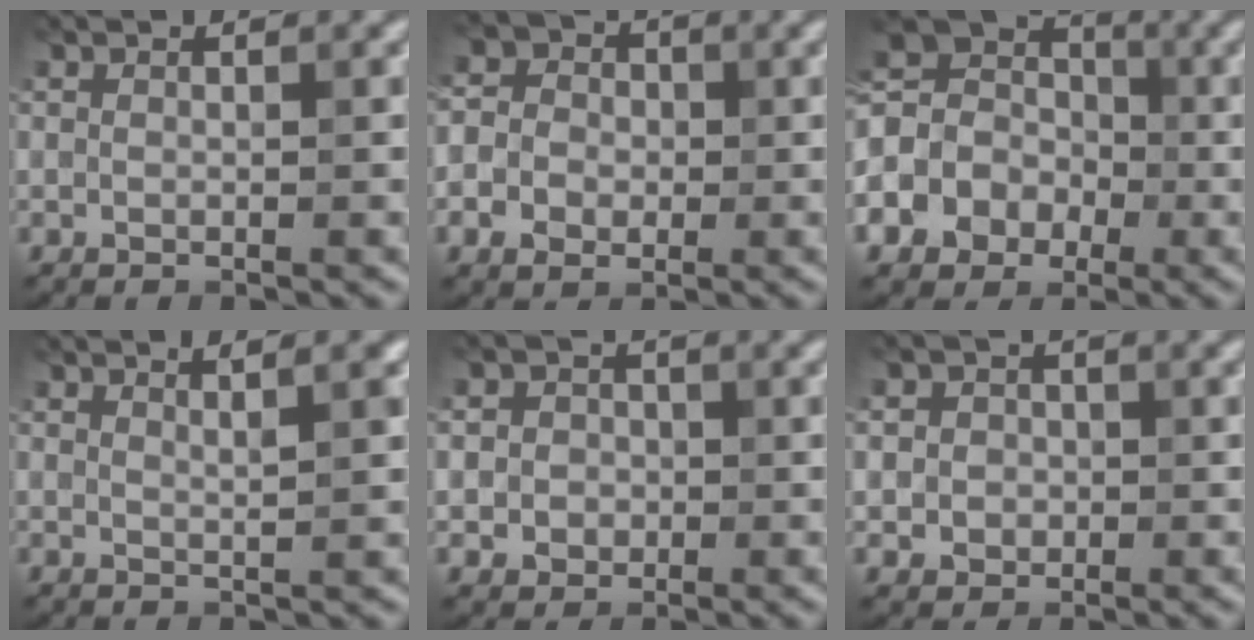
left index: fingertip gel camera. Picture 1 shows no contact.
{"total": 5.2, "force": [-0.3, 4.6, 2.3], "torque": [-0.028, 0.016, -0.028]}
{"total": 8.1, "force": [-1.7, 7.0, 3.7], "torque": [-0.068, 0.003, -0.057]}
{"total": 2.0, "force": [1.1, 0.5, 1.6], "torque": [-0.013, 0.003, 0.010]}
{"total": 2.9, "force": [0.0, 2.8, 1.0], "torque": [0.006, 0.005, -0.018]}
{"total": 2.6, "force": [0.0, 2.5, 0.9], "torque": [0.004, 0.004, -0.013]}